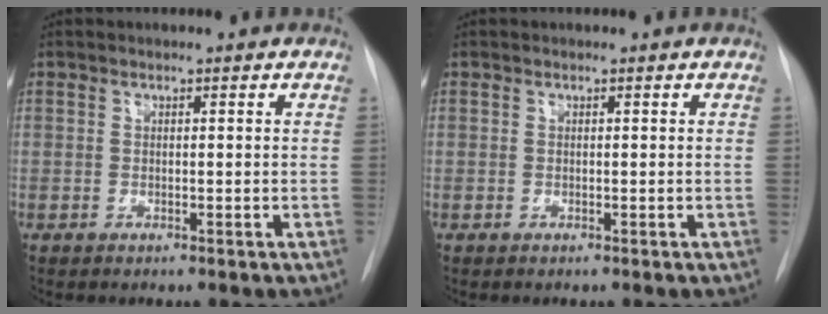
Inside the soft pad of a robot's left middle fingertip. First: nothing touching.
{"total": 0.0}